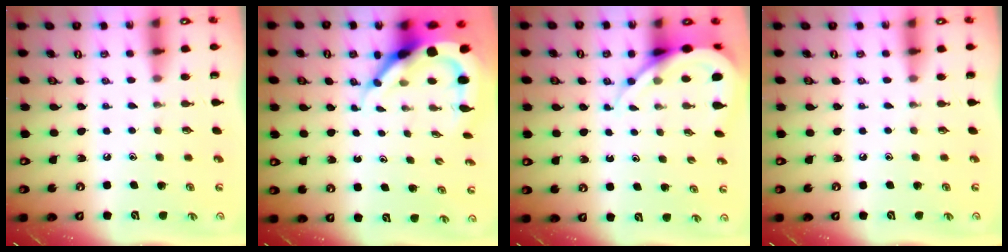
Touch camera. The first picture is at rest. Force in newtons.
{"total": 10.9, "press": 10.8, "slide": 1.2}
{"total": 8.2, "press": 8.2, "slide": 0.9}
{"total": 0.0}